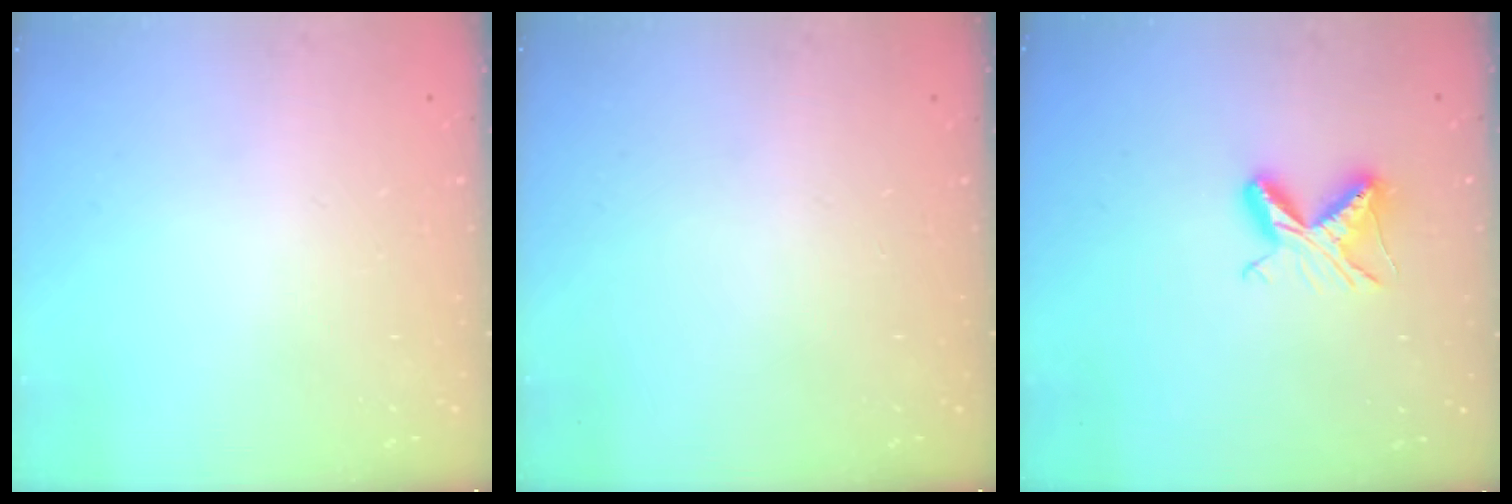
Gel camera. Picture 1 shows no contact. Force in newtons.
{"total": 0.0}
{"total": 6.7, "press": 6.7, "slide": 0.8}